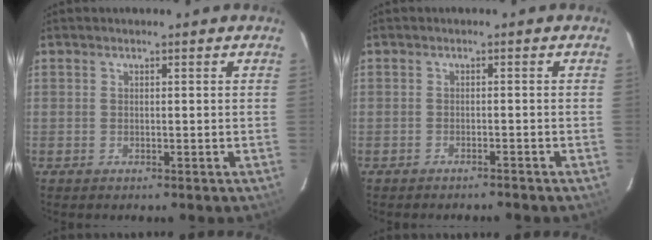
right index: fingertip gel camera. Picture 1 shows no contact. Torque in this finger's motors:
{"motor_torque": [0.47, -0.50, -0.02, 0.00]}